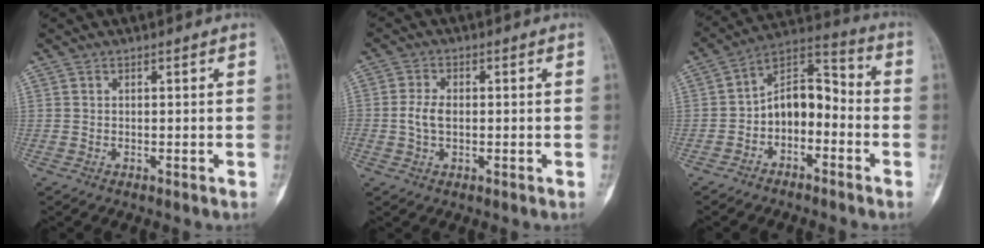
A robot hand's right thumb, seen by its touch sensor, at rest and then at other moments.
{"total": 3.9, "force": [-0.2, 2.4, 3.0], "torque": [-0.064, 0.006, -0.004]}
{"total": 10.4, "force": [-3.0, 6.7, 7.4], "torque": [-0.093, 0.057, -0.067]}